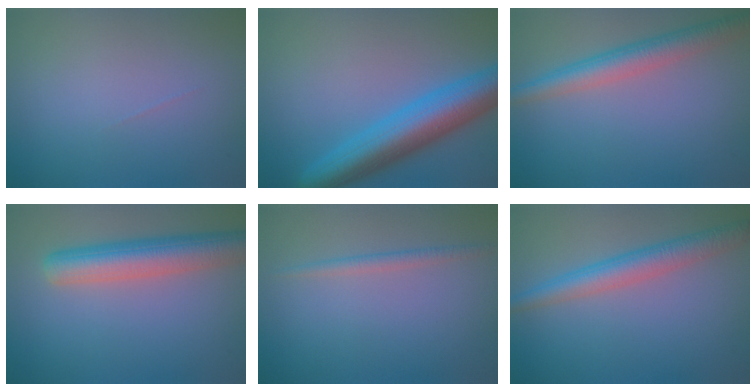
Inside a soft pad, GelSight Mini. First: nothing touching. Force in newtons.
{"total": 8.4, "press": 8.4, "slide": 0.2}
{"total": 4.2, "press": 4.2, "slide": 0.0}
{"total": 6.2, "press": 6.1, "slide": 0.4}
{"total": 1.2, "press": 1.2, "slide": 0.1}
{"total": 3.9, "press": 3.9, "slide": 0.1}